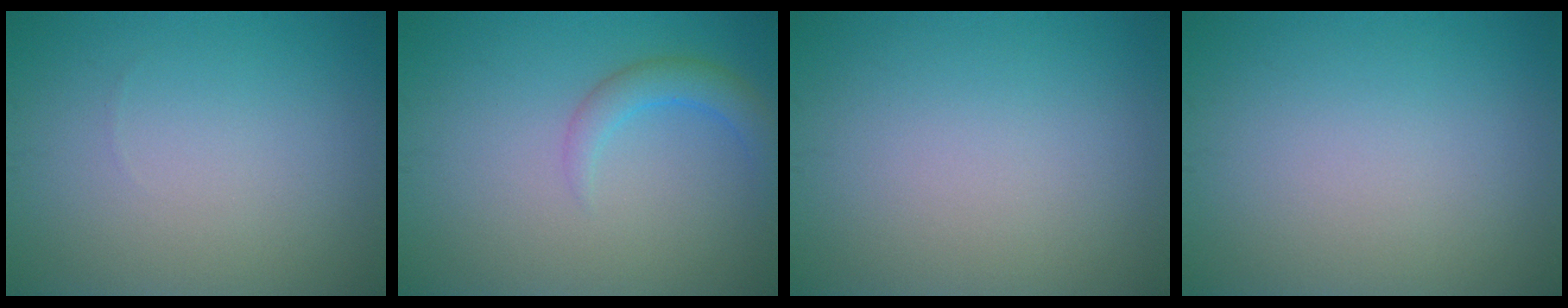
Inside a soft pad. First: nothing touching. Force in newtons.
{"total": 2.4, "press": 2.4, "slide": 0.3}
{"total": 0.0}
{"total": 0.0}